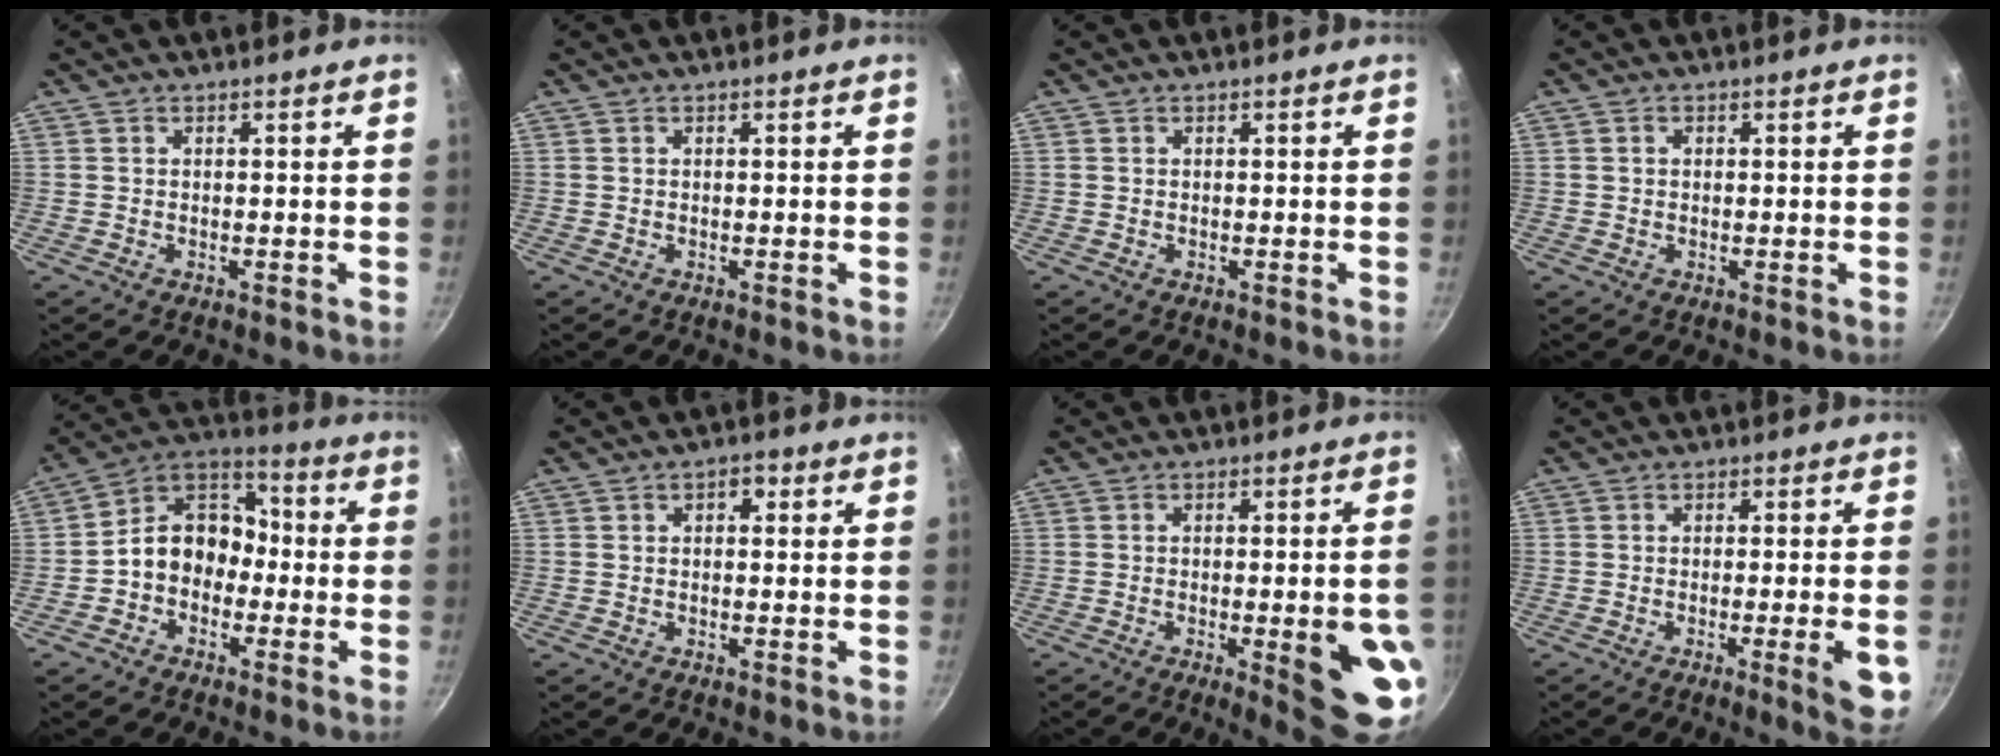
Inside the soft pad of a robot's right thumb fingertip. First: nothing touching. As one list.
[{"total": 0.0}, {"total": 0.0}, {"total": 0.9, "force": [0.2, 0.8, 0.4], "torque": [-0.006, 0.005, 0.003]}, {"total": 11.5, "force": [-2.4, 9.2, 6.5], "torque": [-0.062, 0.056, -0.067]}, {"total": 2.2, "force": [0.5, 1.5, 1.6], "torque": [-0.014, 0.005, 0.002]}, {"total": 14.3, "force": [-3.9, 3.3, 13.3], "torque": [-0.147, 0.011, -0.042]}, {"total": 7.1, "force": [-2.1, 1.1, 6.7], "torque": [-0.085, 0.003, -0.028]}]